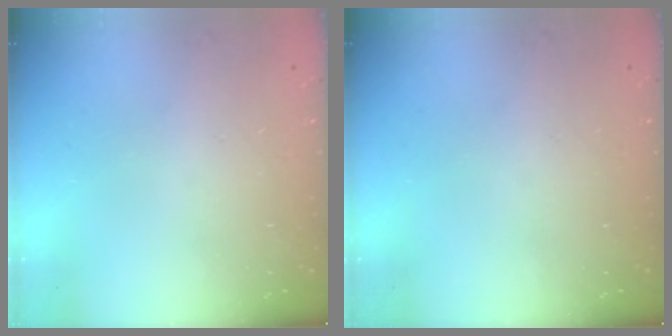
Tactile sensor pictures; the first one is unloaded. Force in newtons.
{"total": 0.0}